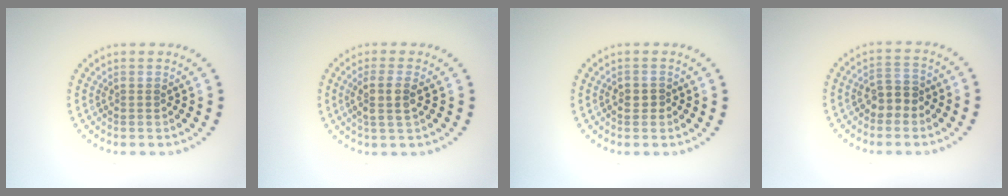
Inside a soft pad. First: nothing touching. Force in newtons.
{"total": 2.6, "press": 2.2, "slide": 1.4}
{"total": 0.8, "press": 0.7, "slide": 0.4}
{"total": 2.6, "press": 2.4, "slide": 0.8}